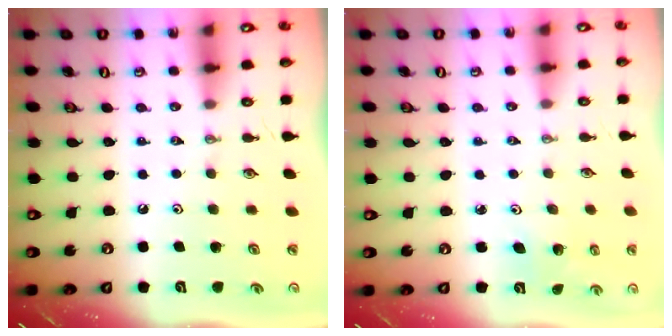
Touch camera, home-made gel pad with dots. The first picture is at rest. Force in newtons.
{"total": 2.6, "press": 2.6, "slide": 0.2}